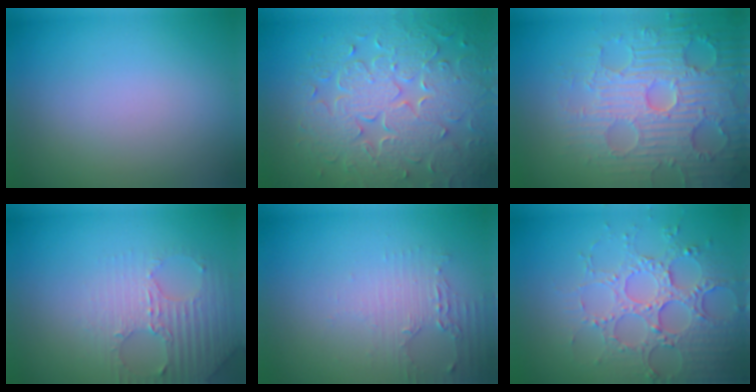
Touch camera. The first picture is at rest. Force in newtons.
{"total": 8.9, "press": 6.2, "slide": 6.4}
{"total": 7.0, "press": 5.9, "slide": 3.7}
{"total": 3.9, "press": 3.7, "slide": 1.0}
{"total": 1.8, "press": 1.8, "slide": 0.4}
{"total": 4.5, "press": 4.5, "slide": 0.4}